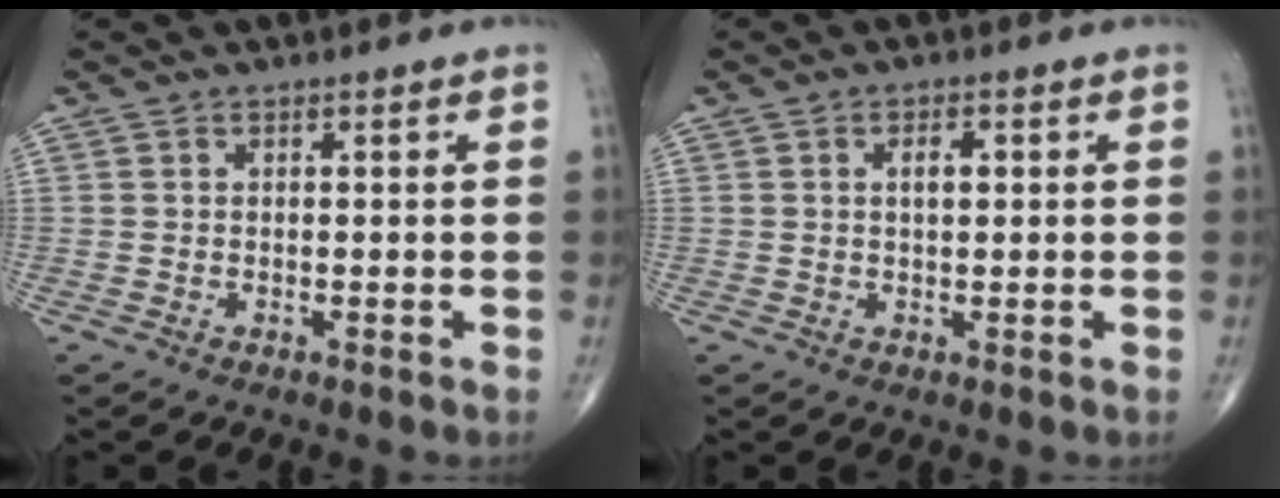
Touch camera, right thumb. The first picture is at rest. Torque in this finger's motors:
{"motor_torque": [0.37, 0.67, 0.26, -0.12, 0.01]}